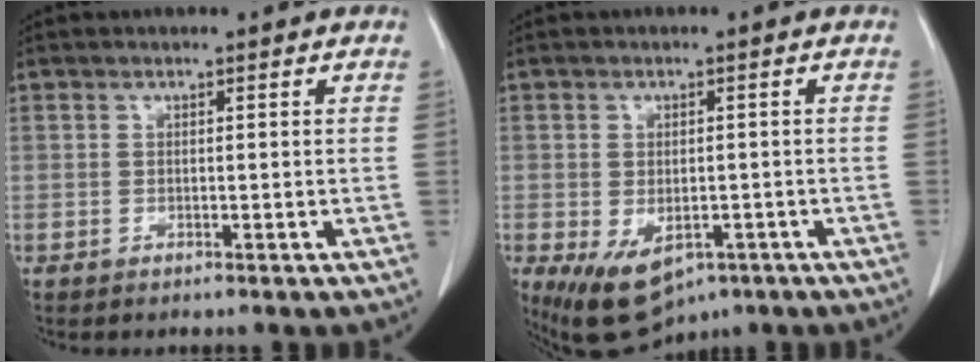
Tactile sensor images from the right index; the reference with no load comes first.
{"total": 9.2, "force": [-4.8, 5.3, 5.8], "torque": [-0.090, -0.010, -0.061]}